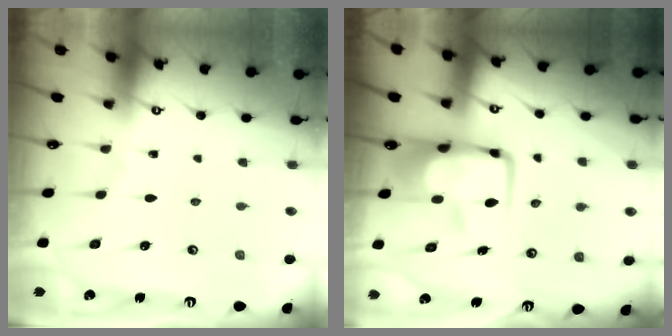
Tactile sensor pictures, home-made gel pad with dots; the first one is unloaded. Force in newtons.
{"total": 10.0, "press": 9.8, "slide": 1.9}